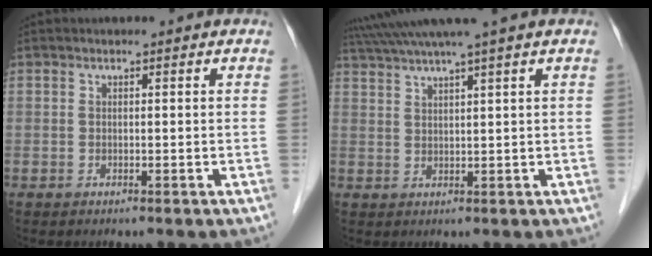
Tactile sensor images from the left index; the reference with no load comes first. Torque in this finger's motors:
{"motor_torque": [0.18, -0.51, 1.02, 0.21]}